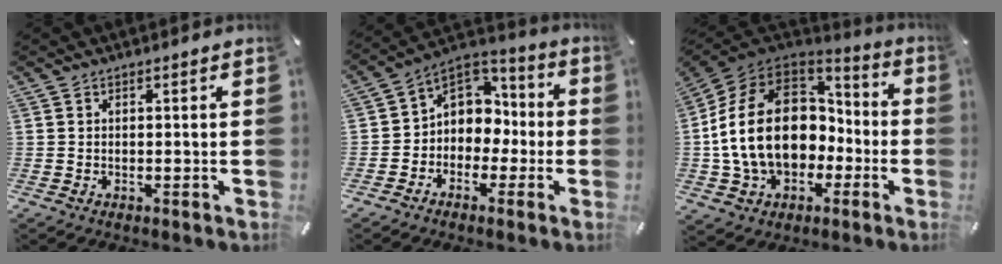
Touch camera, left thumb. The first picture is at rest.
{"total": 8.5, "force": [-0.1, 8.1, 2.5], "torque": [-0.049, -0.004, 0.002]}
{"total": 20.6, "force": [-0.6, 15.6, 13.4], "torque": [-0.294, 0.013, -0.007]}